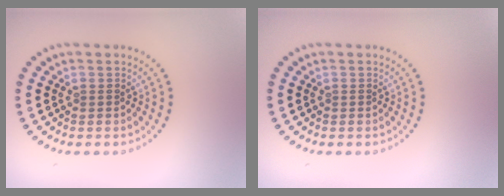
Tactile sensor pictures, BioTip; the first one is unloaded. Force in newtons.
{"total": 0.0}